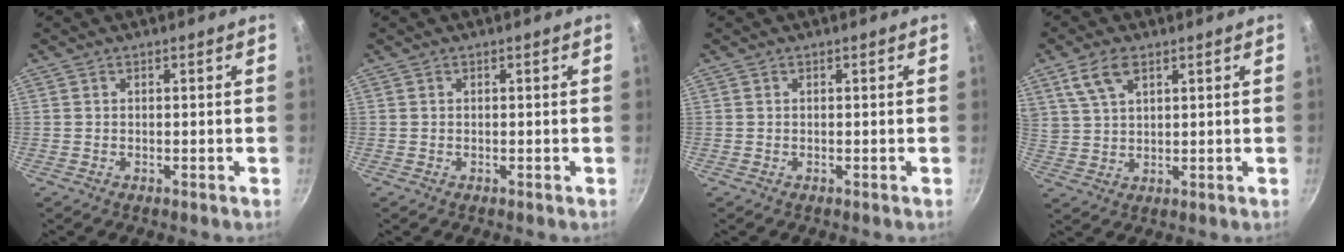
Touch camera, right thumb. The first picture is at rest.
{"total": 0.0}
{"total": 0.0}
{"total": 6.8, "force": [3.7, 3.6, 4.5], "torque": [-0.080, -0.004, 0.077]}